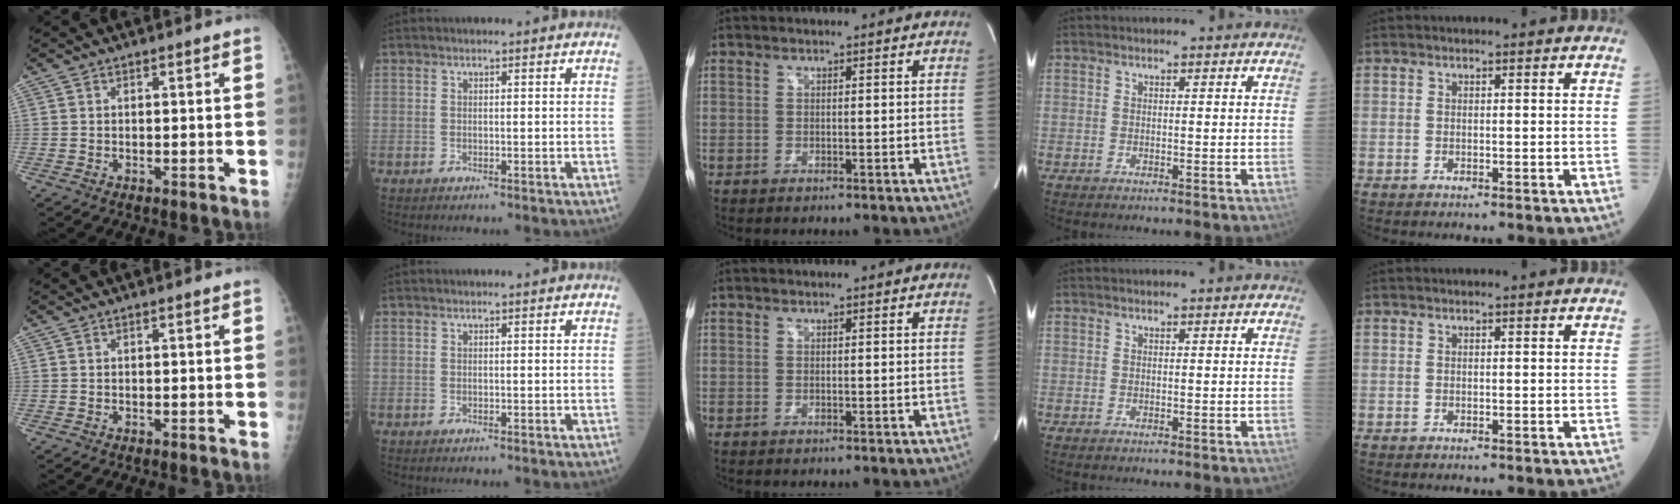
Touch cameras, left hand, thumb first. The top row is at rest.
{}